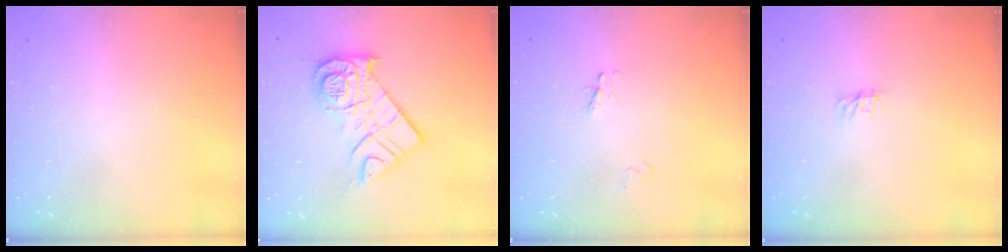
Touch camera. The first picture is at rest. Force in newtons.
{"total": 16.2, "press": 16.1, "slide": 1.6}
{"total": 2.3, "press": 2.2, "slide": 0.2}
{"total": 0.0}